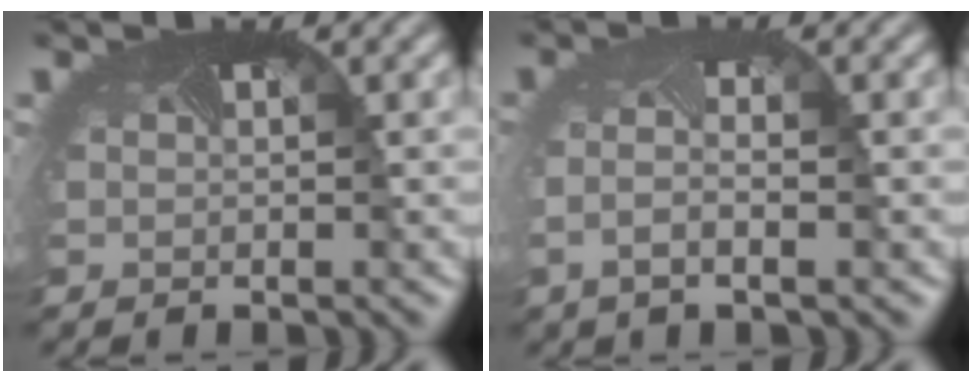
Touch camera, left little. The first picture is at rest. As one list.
[{"total": 1.9, "force": [-0.7, 0.4, 1.7], "torque": [-0.057, -0.004, -0.018]}]